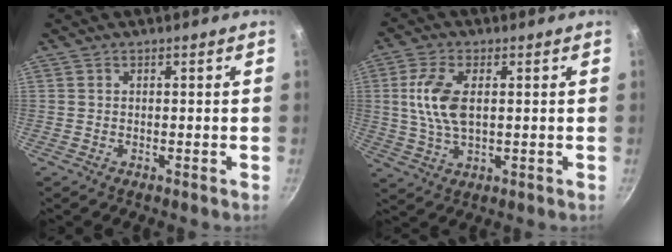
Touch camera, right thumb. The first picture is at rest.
{"total": 9.2, "force": [1.4, 4.7, 7.8], "torque": [-0.156, 0.002, 0.026]}